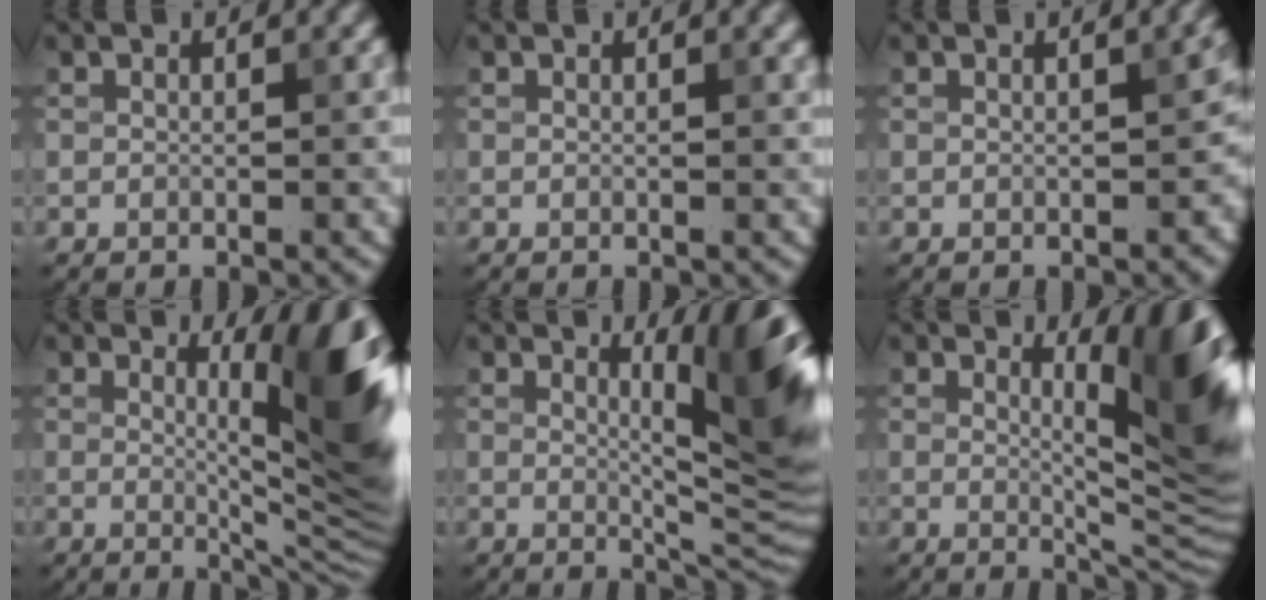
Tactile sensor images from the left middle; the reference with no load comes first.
{"total": 1.3, "force": [0.7, 0.6, 0.9], "torque": [0.000, 0.005, 0.010]}
{"total": 2.8, "force": [0.2, 1.3, 2.4], "torque": [-0.020, 0.008, 0.011]}
{"total": 10.7, "force": [1.7, 2.8, 10.2], "torque": [-0.104, -0.004, 0.029]}
{"total": 9.6, "force": [2.6, 2.3, 8.9], "torque": [-0.101, 0.004, 0.044]}
{"total": 10.5, "force": [3.0, 2.8, 9.7], "torque": [-0.099, 0.003, 0.047]}